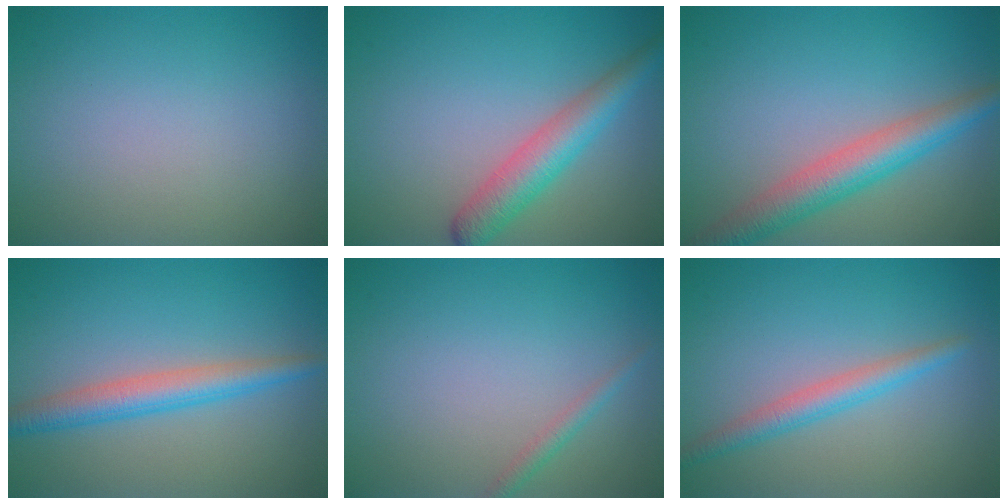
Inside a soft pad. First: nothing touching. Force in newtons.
{"total": 4.4, "press": 4.4, "slide": 0.1}
{"total": 5.2, "press": 5.2, "slide": 0.2}
{"total": 3.8, "press": 3.8, "slide": 0.1}
{"total": 1.2, "press": 1.2, "slide": 0.0}
{"total": 2.6, "press": 2.6, "slide": 0.1}